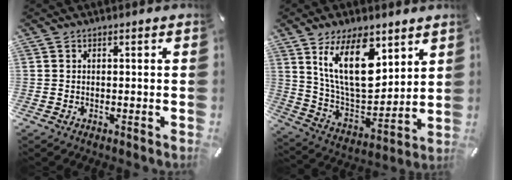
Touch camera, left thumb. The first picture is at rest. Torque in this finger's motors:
{"motor_torque": [0.62, 0.80, 1.82, -0.95, 0.61]}